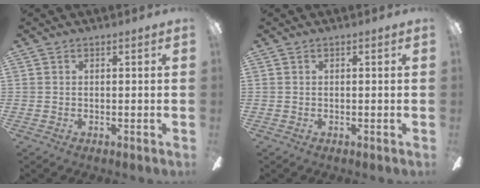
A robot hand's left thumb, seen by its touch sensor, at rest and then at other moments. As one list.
[{"total": 0.0}]